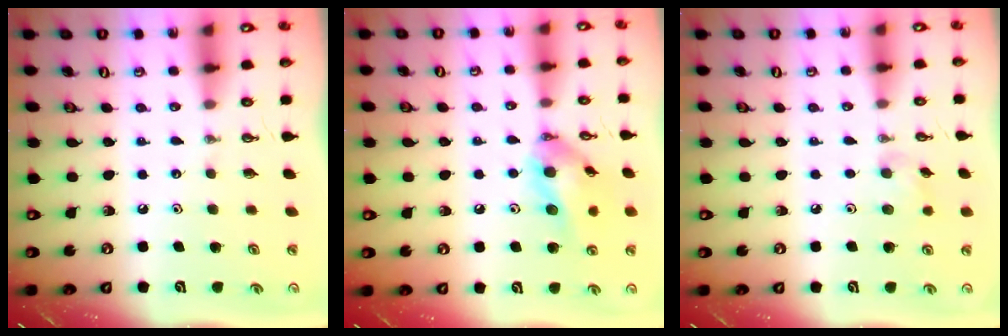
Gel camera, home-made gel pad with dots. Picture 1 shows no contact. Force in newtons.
{"total": 13.4, "press": 13.1, "slide": 2.6}
{"total": 7.1, "press": 6.8, "slide": 2.2}